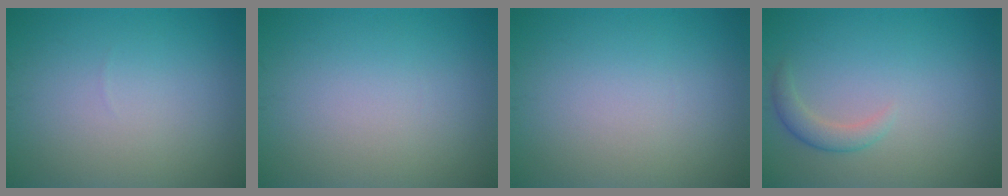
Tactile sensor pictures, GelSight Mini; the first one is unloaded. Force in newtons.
{"total": 0.0}
{"total": 0.0}
{"total": 1.8, "press": 1.7, "slide": 0.2}